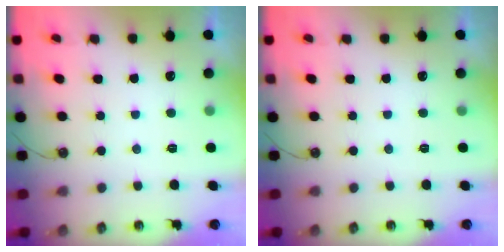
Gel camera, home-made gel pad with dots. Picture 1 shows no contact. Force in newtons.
{"total": 0.0}